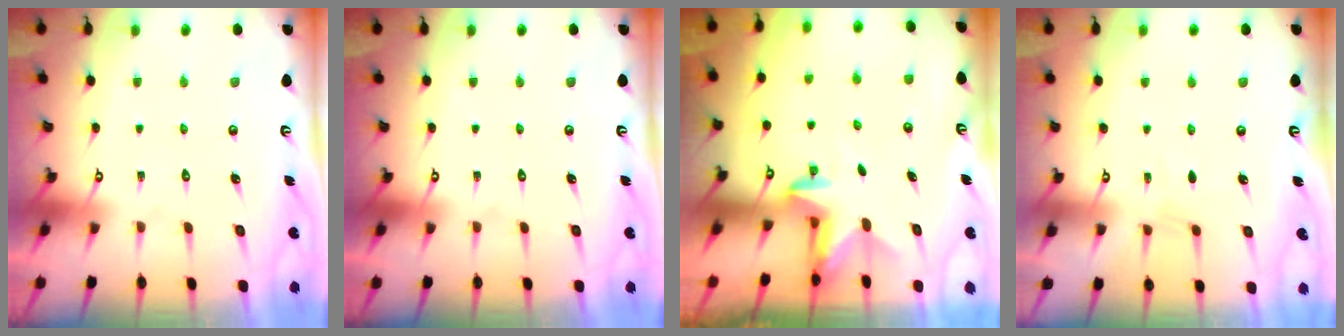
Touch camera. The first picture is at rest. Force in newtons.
{"total": 0.0}
{"total": 2.5, "press": 2.4, "slide": 0.5}
{"total": 3.6, "press": 3.5, "slide": 0.4}